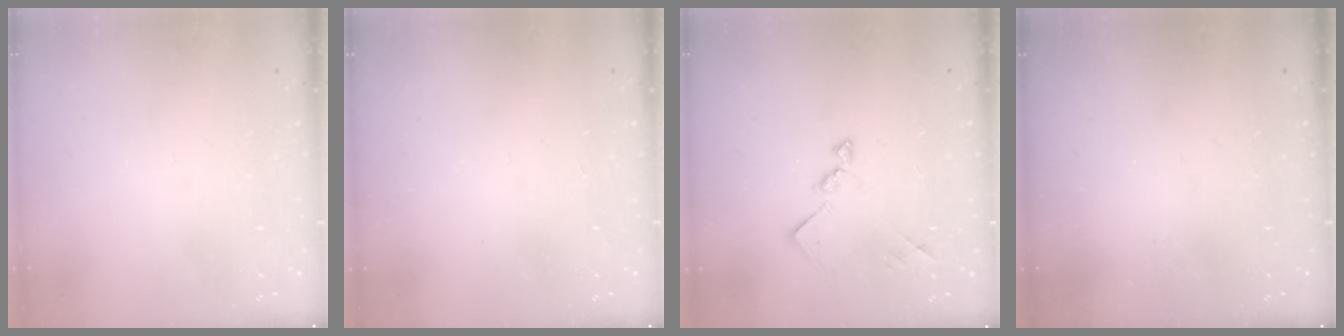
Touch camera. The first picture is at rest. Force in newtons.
{"total": 1.2, "press": 1.1, "slide": 0.2}
{"total": 10.8, "press": 10.8, "slide": 0.4}
{"total": 0.6, "press": 0.6, "slide": 0.2}